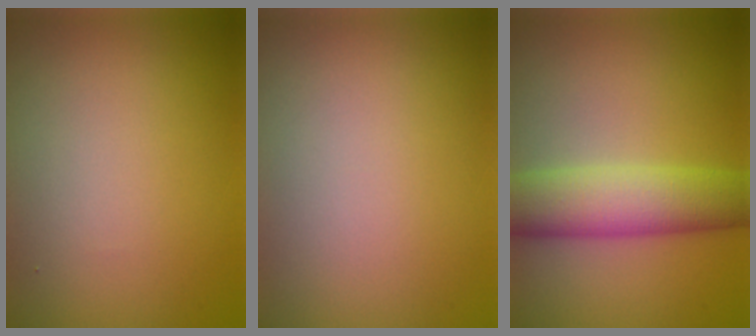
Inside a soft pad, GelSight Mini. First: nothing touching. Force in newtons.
{"total": 0.0}
{"total": 7.0, "press": 7.0, "slide": 0.2}